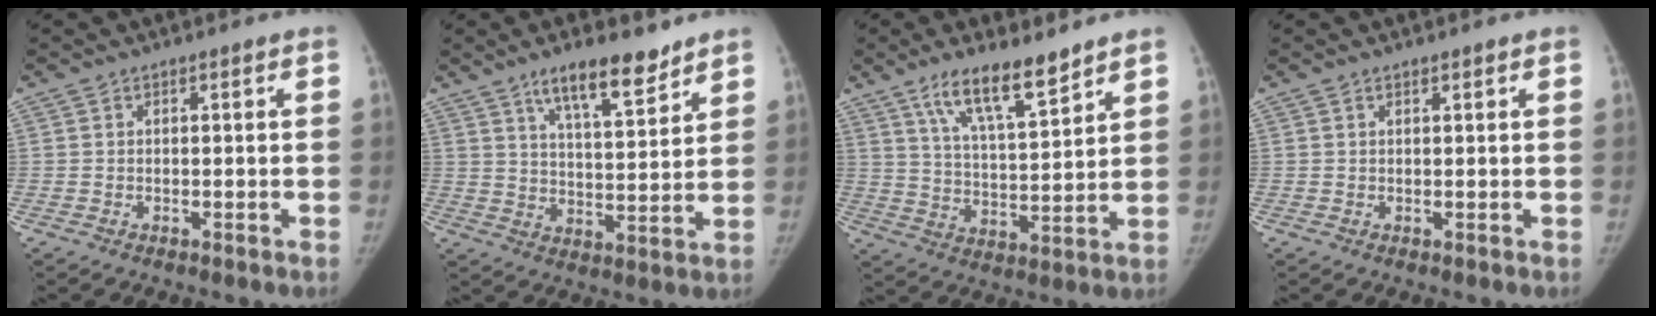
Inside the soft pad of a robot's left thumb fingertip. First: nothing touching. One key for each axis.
{"total": 11.0, "fx": 7.9, "fy": 3.2, "fz": 7.0, "tx": -0.092, "ty": -0.052, "tz": 0.133}
{"total": 12.0, "fx": 8.5, "fy": 3.1, "fz": 7.9, "tx": -0.123, "ty": -0.052, "tz": 0.157}
{"total": 0.5, "fx": 0.4, "fy": 0.2, "fz": 0.2, "tx": -0.007, "ty": -0.003, "tz": 0.007}